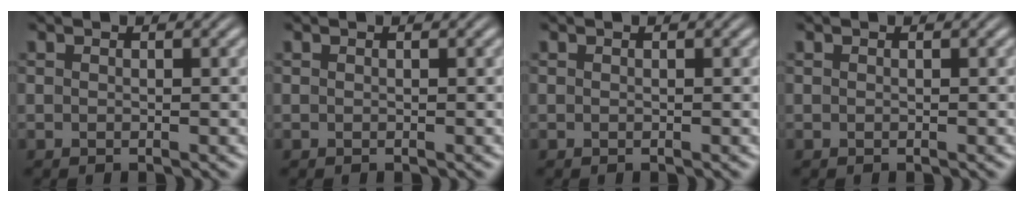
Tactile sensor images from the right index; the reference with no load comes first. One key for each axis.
{"total": 0.0}
{"total": 0.0}
{"total": 0.0}